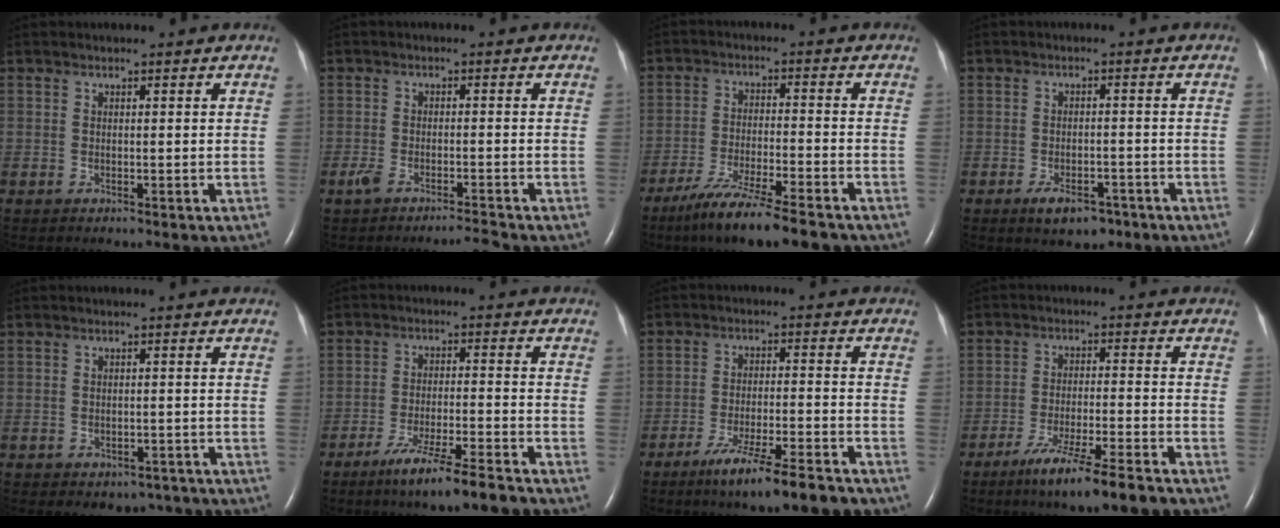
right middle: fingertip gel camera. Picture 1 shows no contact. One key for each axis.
{"total": 2.9, "fx": -2.5, "fy": 0.0, "fz": 1.4, "tx": -0.037, "ty": -0.005, "tz": -0.048}
{"total": 12.6, "fx": -9.9, "fy": 1.0, "fz": 7.8, "tx": -0.134, "ty": -0.034, "tz": -0.162}
{"total": 4.8, "fx": -3.1, "fy": 2.3, "fz": 2.8, "tx": -0.049, "ty": 0.001, "tz": -0.042}
{"total": 4.5, "fx": -3.4, "fy": 2.7, "fz": 1.1, "tx": -0.006, "ty": 0.012, "tz": -0.039}
{"total": 9.0, "fx": -6.6, "fy": 0.0, "fz": 6.1, "tx": -0.107, "ty": -0.022, "tz": -0.117}
{"total": 11.0, "fx": -8.0, "fy": 0.8, "fz": 7.5, "tx": -0.118, "ty": -0.022, "tz": -0.126}
{"total": 10.6, "fx": -7.6, "fy": 0.1, "fz": 7.4, "tx": -0.122, "ty": -0.026, "tz": -0.126}